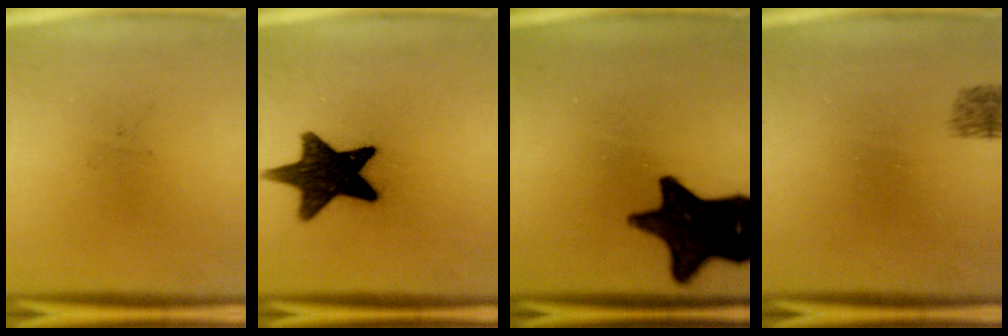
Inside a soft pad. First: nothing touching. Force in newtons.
{"total": 14.8}
{"total": 16.1}
{"total": 1.9}